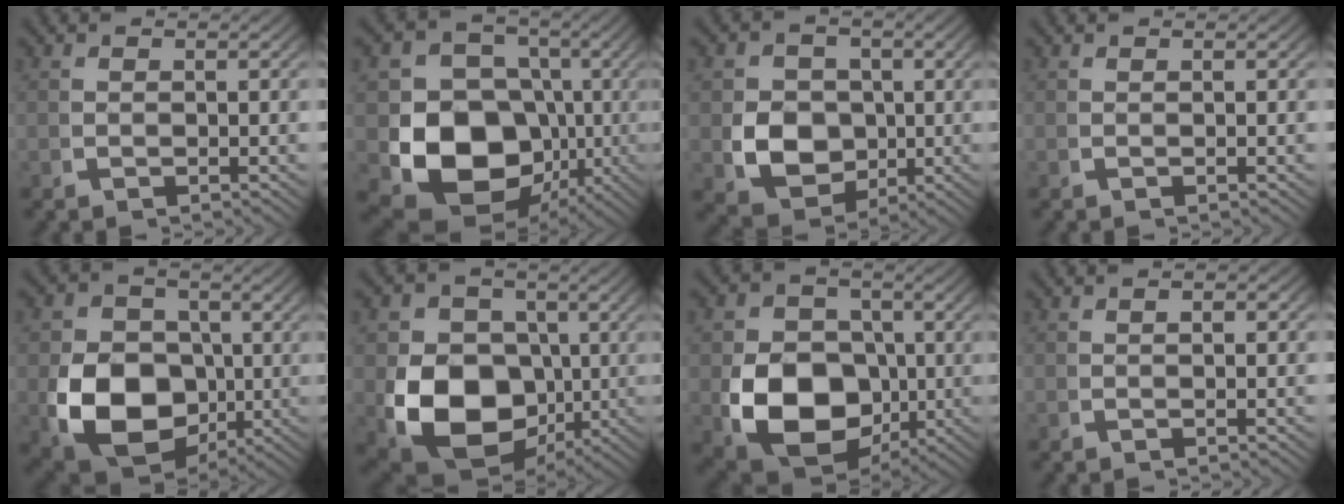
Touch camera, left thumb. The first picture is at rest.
{"total": 19.7, "force": [-1.7, 14.4, 13.3], "torque": [-0.253, -0.054, -0.010]}
{"total": 11.7, "force": [-0.2, 9.7, 6.6], "torque": [-0.146, -0.042, 0.010]}
{"total": 0.0}
{"total": 16.1, "force": [-1.5, 12.0, 10.6], "torque": [-0.219, -0.059, 0.001]}
{"total": 19.7, "force": [-1.7, 15.2, 12.4], "torque": [-0.252, -0.071, -0.003]}
{"total": 17.2, "force": [-1.9, 12.8, 11.3], "torque": [-0.226, -0.064, -0.005]}
{"total": 0.5, "force": [0.1, 0.0, 0.5], "torque": [-0.011, 0.000, 0.002]}